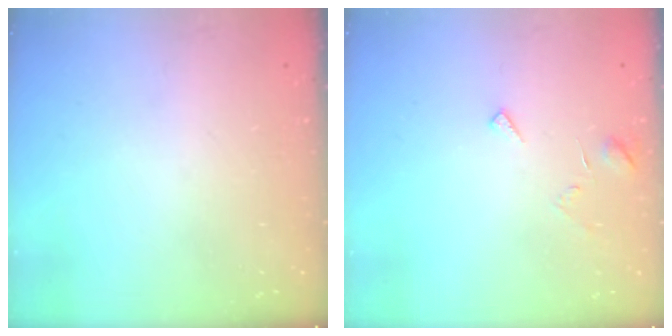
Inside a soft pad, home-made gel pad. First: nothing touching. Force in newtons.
{"total": 4.5, "press": 4.5, "slide": 0.3}